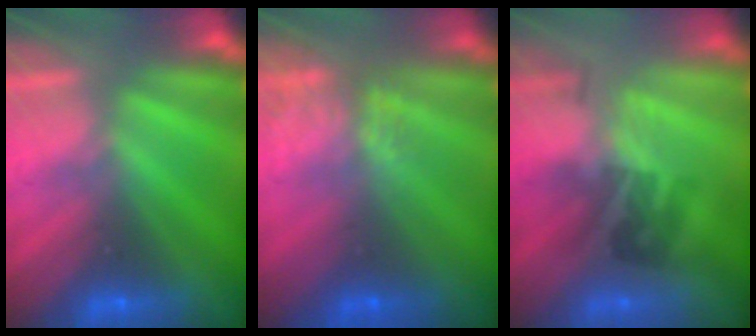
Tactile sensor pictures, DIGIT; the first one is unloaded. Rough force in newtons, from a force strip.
{"total": 3.9}
{"total": 2.2}